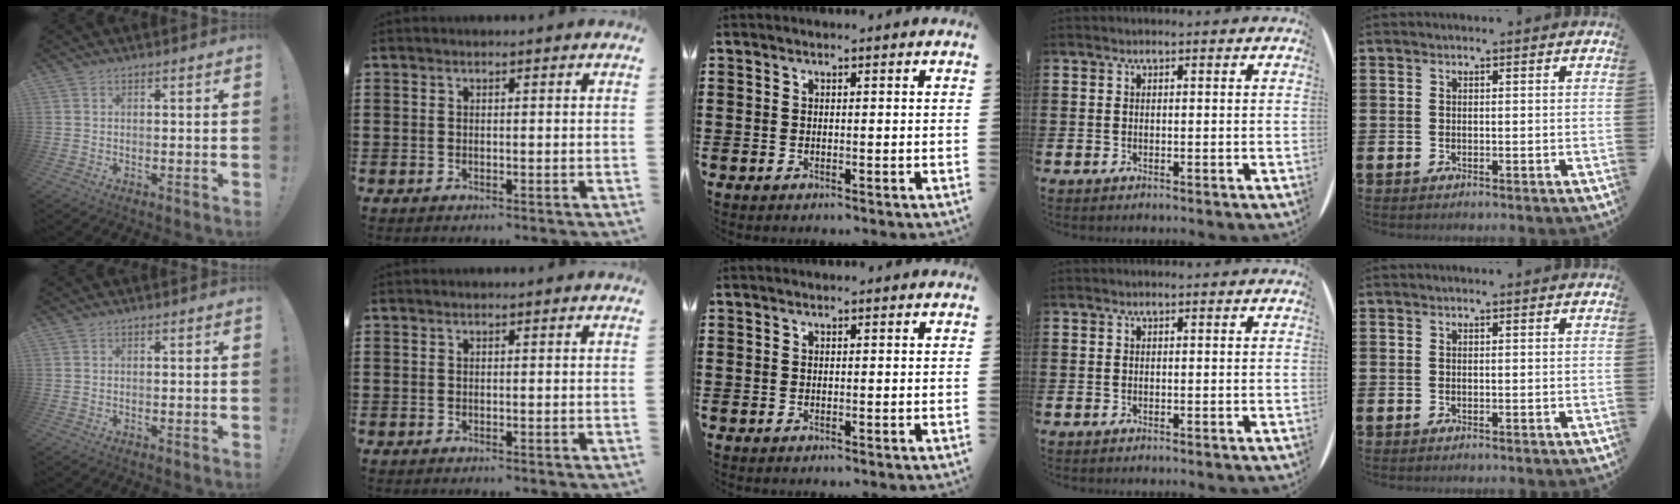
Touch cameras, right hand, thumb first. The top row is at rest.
{}